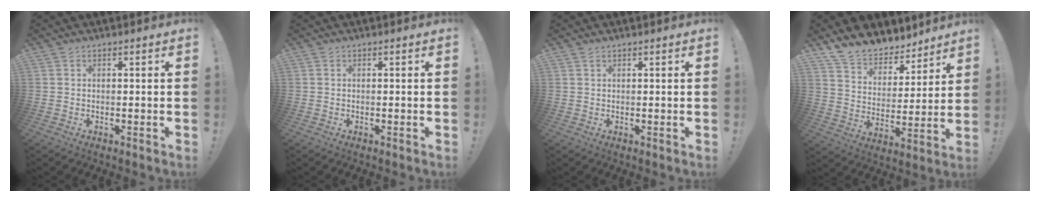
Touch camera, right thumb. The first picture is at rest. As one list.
[{"total": 0.0}, {"total": 0.6, "force": [0.5, 0.2, 0.3], "torque": [-0.007, 0.000, 0.010]}, {"total": 11.5, "force": [10.4, 4.7, 1.9], "torque": [-0.047, -0.090, 0.194]}]